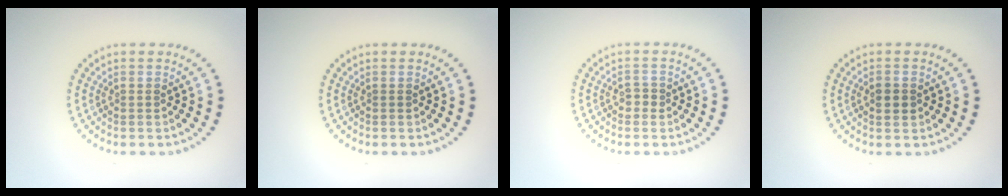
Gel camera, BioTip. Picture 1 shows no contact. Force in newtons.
{"total": 0.0}
{"total": 1.0, "press": 0.9, "slide": 0.4}
{"total": 2.0, "press": 2.0, "slide": 0.0}